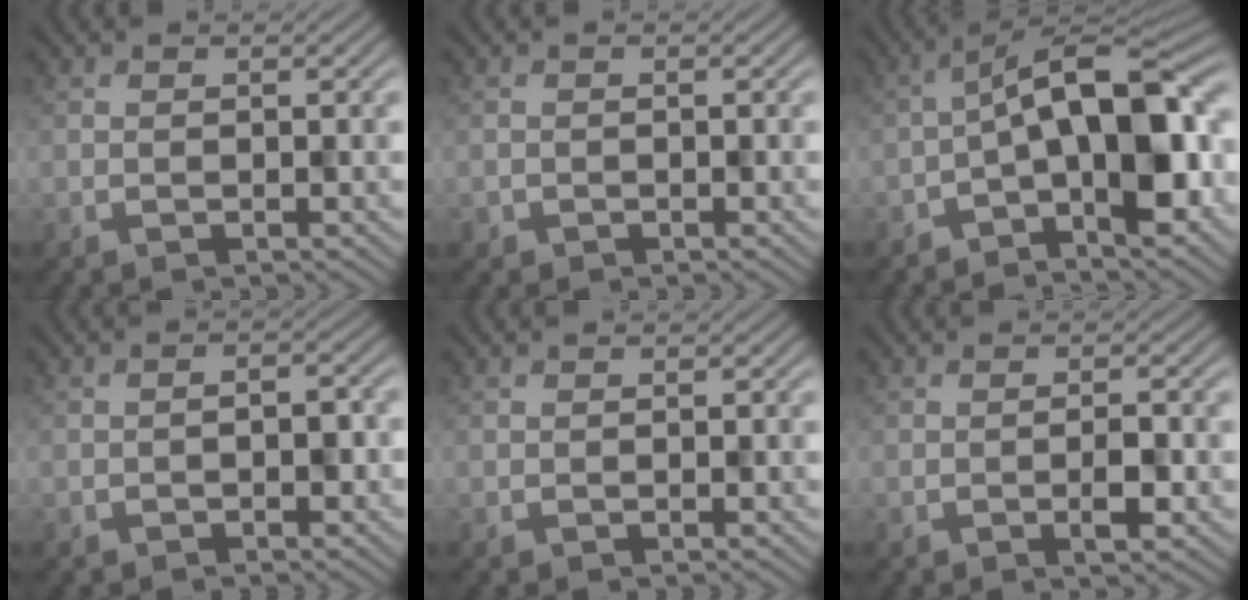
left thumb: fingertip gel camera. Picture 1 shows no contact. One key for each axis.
{"total": 0.6, "fx": -0.3, "fy": 0.5, "fz": -0.2, "tx": 0.005, "ty": -0.001, "tz": -0.004}
{"total": 12.2, "fx": -2.2, "fy": 4.6, "fz": 11.1, "tx": -0.152, "ty": 0.033, "tz": -0.046}
{"total": 1.5, "fx": -0.9, "fy": 0.6, "fz": 1.1, "tx": -0.016, "ty": 0.006, "tz": -0.017}
{"total": 0.0}
{"total": 1.8, "fx": -0.5, "fy": 0.3, "fz": 1.7, "tx": -0.029, "ty": 0.005, "tz": -0.012}